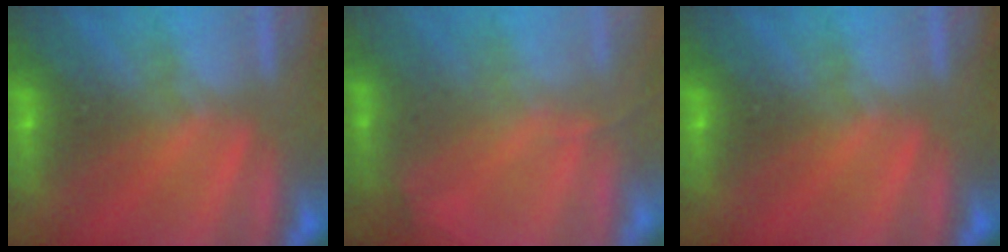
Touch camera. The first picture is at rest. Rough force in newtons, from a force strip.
{"total": 1.1}
{"total": 0.0}